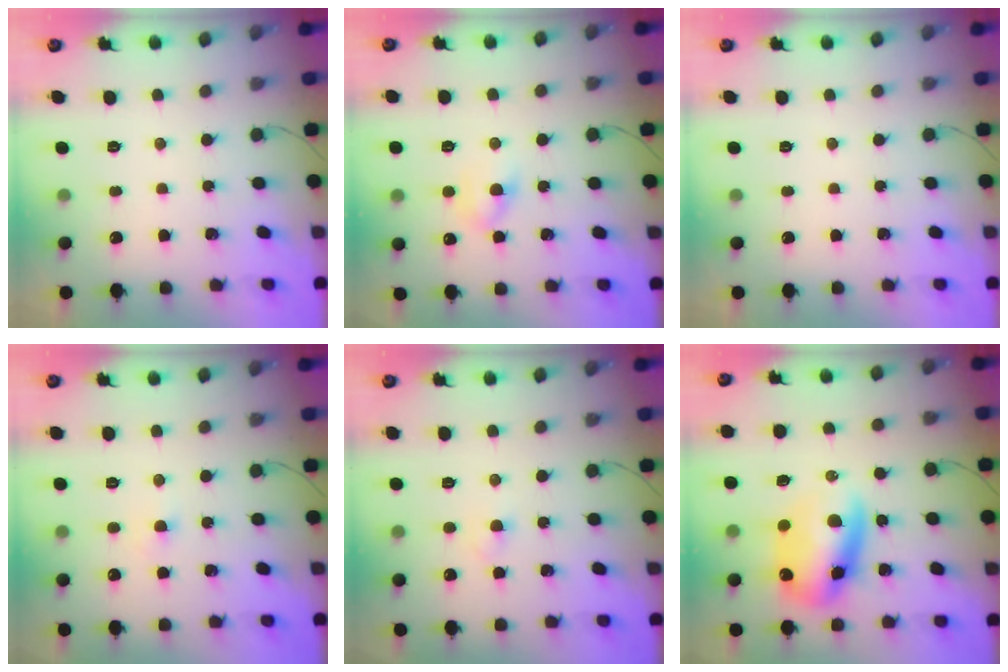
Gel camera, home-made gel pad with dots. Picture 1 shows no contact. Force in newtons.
{"total": 4.9, "press": 4.8, "slide": 1.3}
{"total": 0.0}
{"total": 2.1, "press": 2.0, "slide": 0.7}
{"total": 2.6, "press": 2.4, "slide": 1.0}
{"total": 11.8, "press": 11.4, "slide": 2.9}